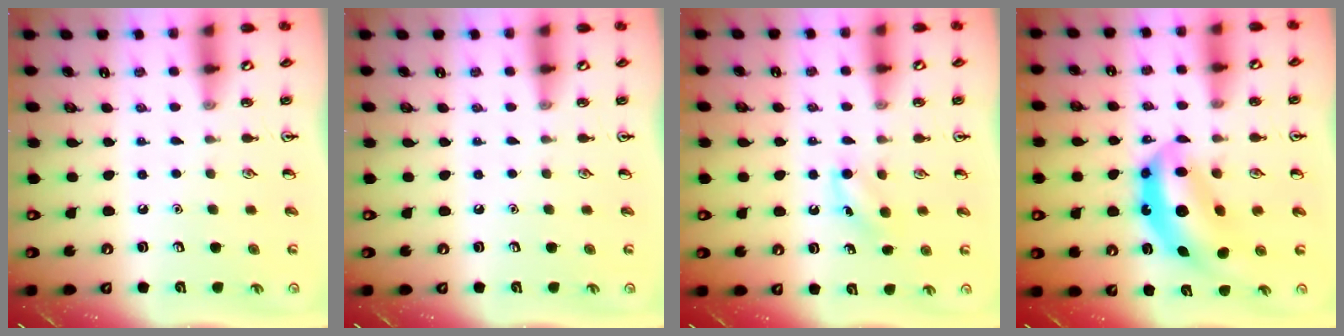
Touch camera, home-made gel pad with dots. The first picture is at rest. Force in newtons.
{"total": 0.0}
{"total": 5.2, "press": 5.0, "slide": 1.3}
{"total": 10.9, "press": 10.4, "slide": 3.2}